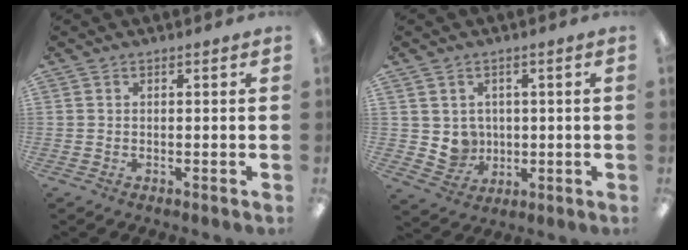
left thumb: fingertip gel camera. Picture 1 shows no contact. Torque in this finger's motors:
{"motor_torque": [-0.30, 0.30, -0.20, 0.01, 0.00]}